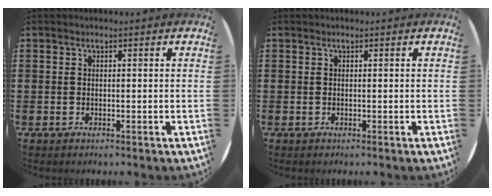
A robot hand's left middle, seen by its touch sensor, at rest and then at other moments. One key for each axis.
{"total": 0.0}